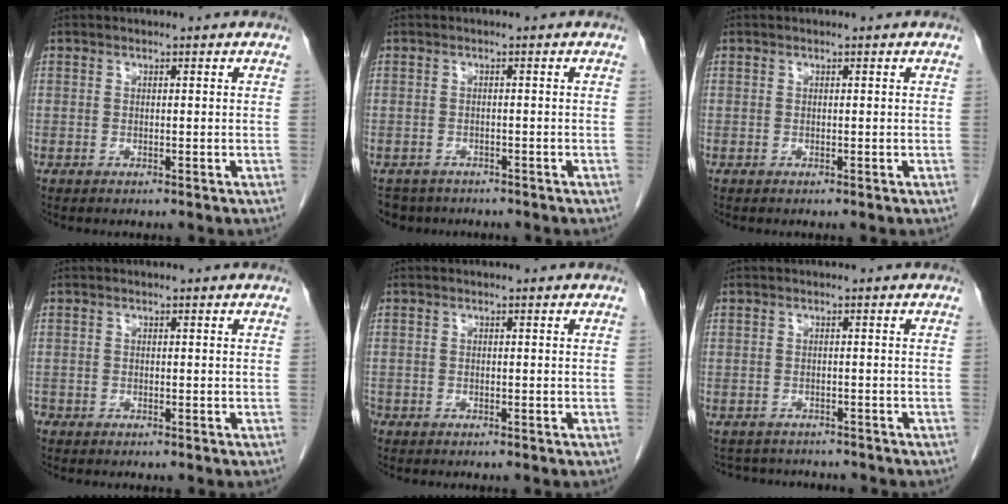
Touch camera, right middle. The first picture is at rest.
{"total": 4.4, "force": [-3.7, 2.3, 0.1], "torque": [-0.001, -0.003, -0.058]}
{"total": 0.0}
{"total": 1.1, "force": [-0.9, 0.6, 0.2], "torque": [-0.008, -0.001, -0.016]}
{"total": 1.1, "force": [-0.9, 0.6, 0.2], "torque": [-0.009, -0.001, -0.017]}
{"total": 6.3, "force": [-6.0, 1.7, 1.0], "torque": [-0.015, 0.003, -0.078]}